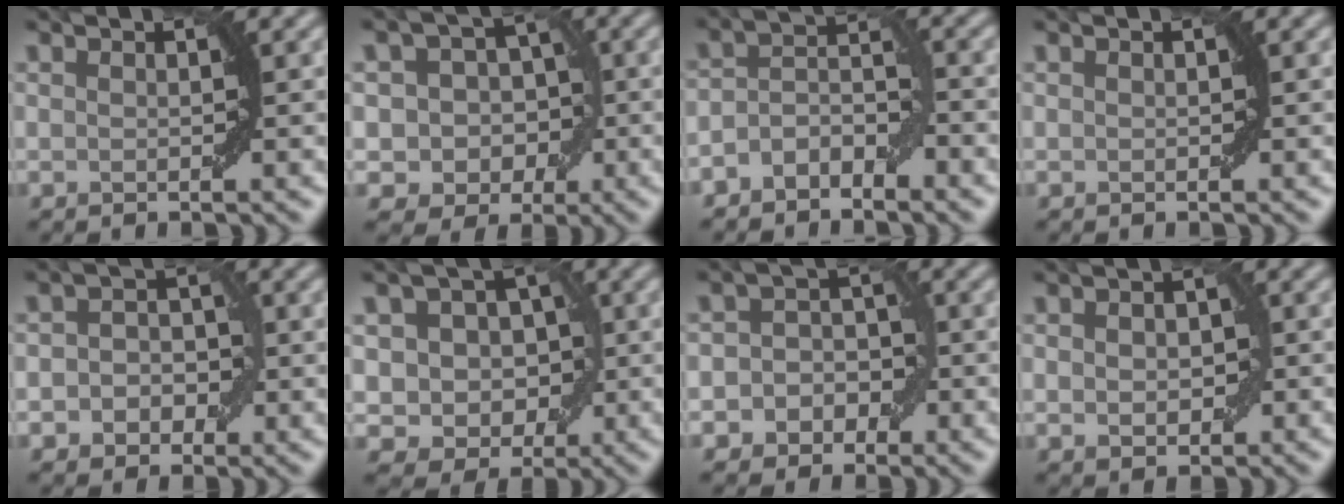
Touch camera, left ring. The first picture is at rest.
{"total": 5.4, "force": [-0.3, 4.9, 2.4], "torque": [-0.006, 0.015, -0.025]}
{"total": 3.0, "force": [-2.1, 1.5, 1.6], "torque": [-0.028, 0.013, -0.040]}
{"total": 0.0}
{"total": 3.2, "force": [-0.7, 2.6, 1.7], "torque": [-0.005, -0.001, -0.021]}
{"total": 5.6, "force": [0.7, 4.8, 2.9], "torque": [-0.024, 0.008, -0.010]}
{"total": 4.3, "force": [-1.3, 3.8, 1.7], "torque": [0.013, 0.019, -0.033]}
{"total": 2.7, "force": [-0.1, 1.9, 2.0], "torque": [-0.030, 0.002, -0.003]}